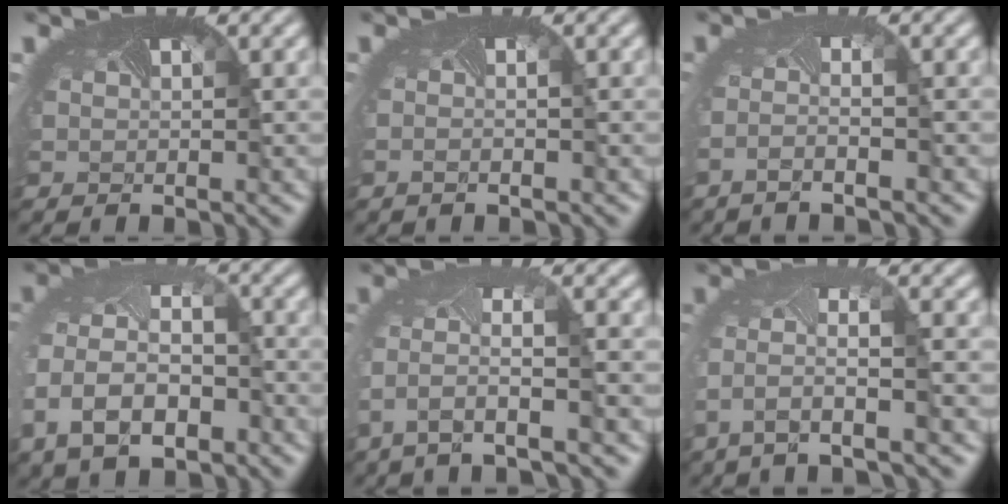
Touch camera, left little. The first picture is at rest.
{"total": 1.0, "force": [-0.8, 0.0, 0.6], "torque": [-0.013, -0.009, -0.011]}
{"total": 2.0, "force": [-1.6, -0.2, 1.2], "torque": [-0.036, -0.018, -0.039]}
{"total": 7.9, "force": [-3.3, 5.2, 5.0], "torque": [-0.132, -0.027, -0.052]}
{"total": 3.7, "force": [-2.3, 0.5, 2.8], "torque": [-0.091, -0.013, -0.045]}
{"total": 3.4, "force": [-2.2, 0.2, 2.6], "torque": [-0.083, -0.012, -0.044]}